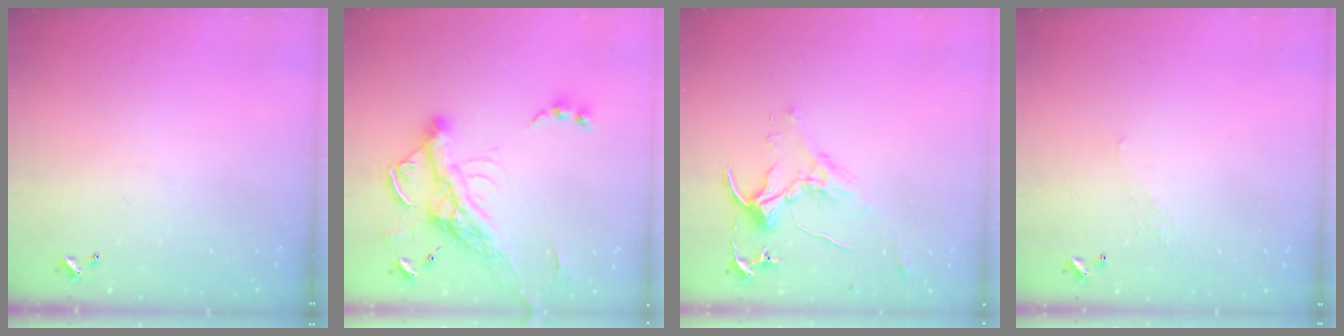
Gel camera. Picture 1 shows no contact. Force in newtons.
{"total": 10.1, "press": 9.9, "slide": 2.0}
{"total": 0.8, "press": 0.7, "slide": 0.3}
{"total": 0.5, "press": 0.1, "slide": 0.5}